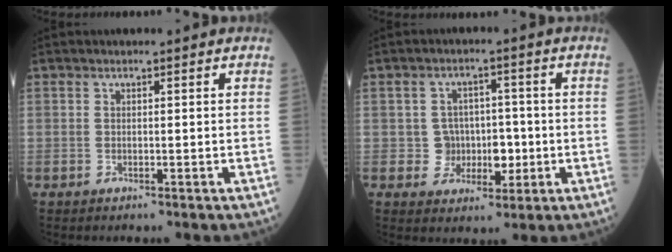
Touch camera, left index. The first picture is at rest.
{"total": 5.0, "force": [-0.6, 4.7, 1.7], "torque": [-0.009, 0.012, -0.007]}